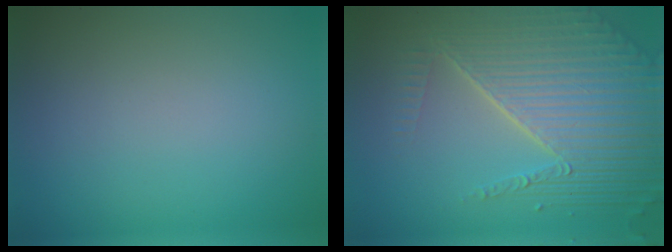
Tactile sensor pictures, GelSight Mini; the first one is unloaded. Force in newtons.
{"total": 8.8, "press": 5.7, "slide": 6.7}